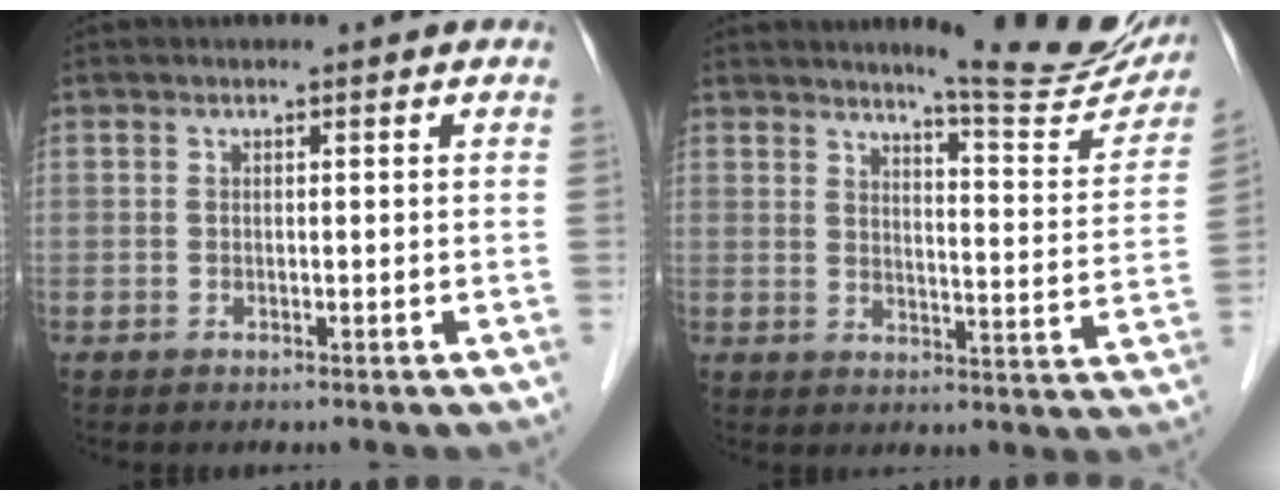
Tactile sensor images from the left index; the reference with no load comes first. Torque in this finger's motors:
{"motor_torque": [0.14, -1.06, 0.23, 0.04]}